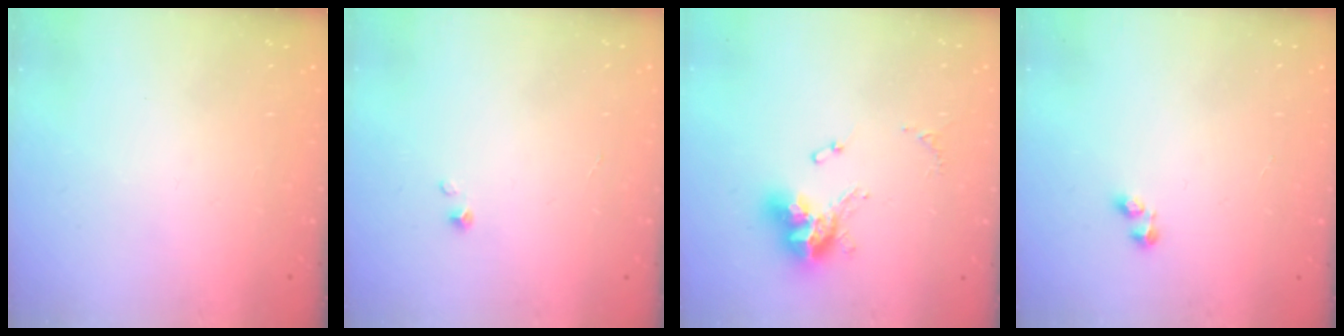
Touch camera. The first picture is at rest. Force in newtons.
{"total": 0.0}
{"total": 12.6, "press": 12.5, "slide": 1.4}
{"total": 1.2, "press": 1.0, "slide": 0.6}